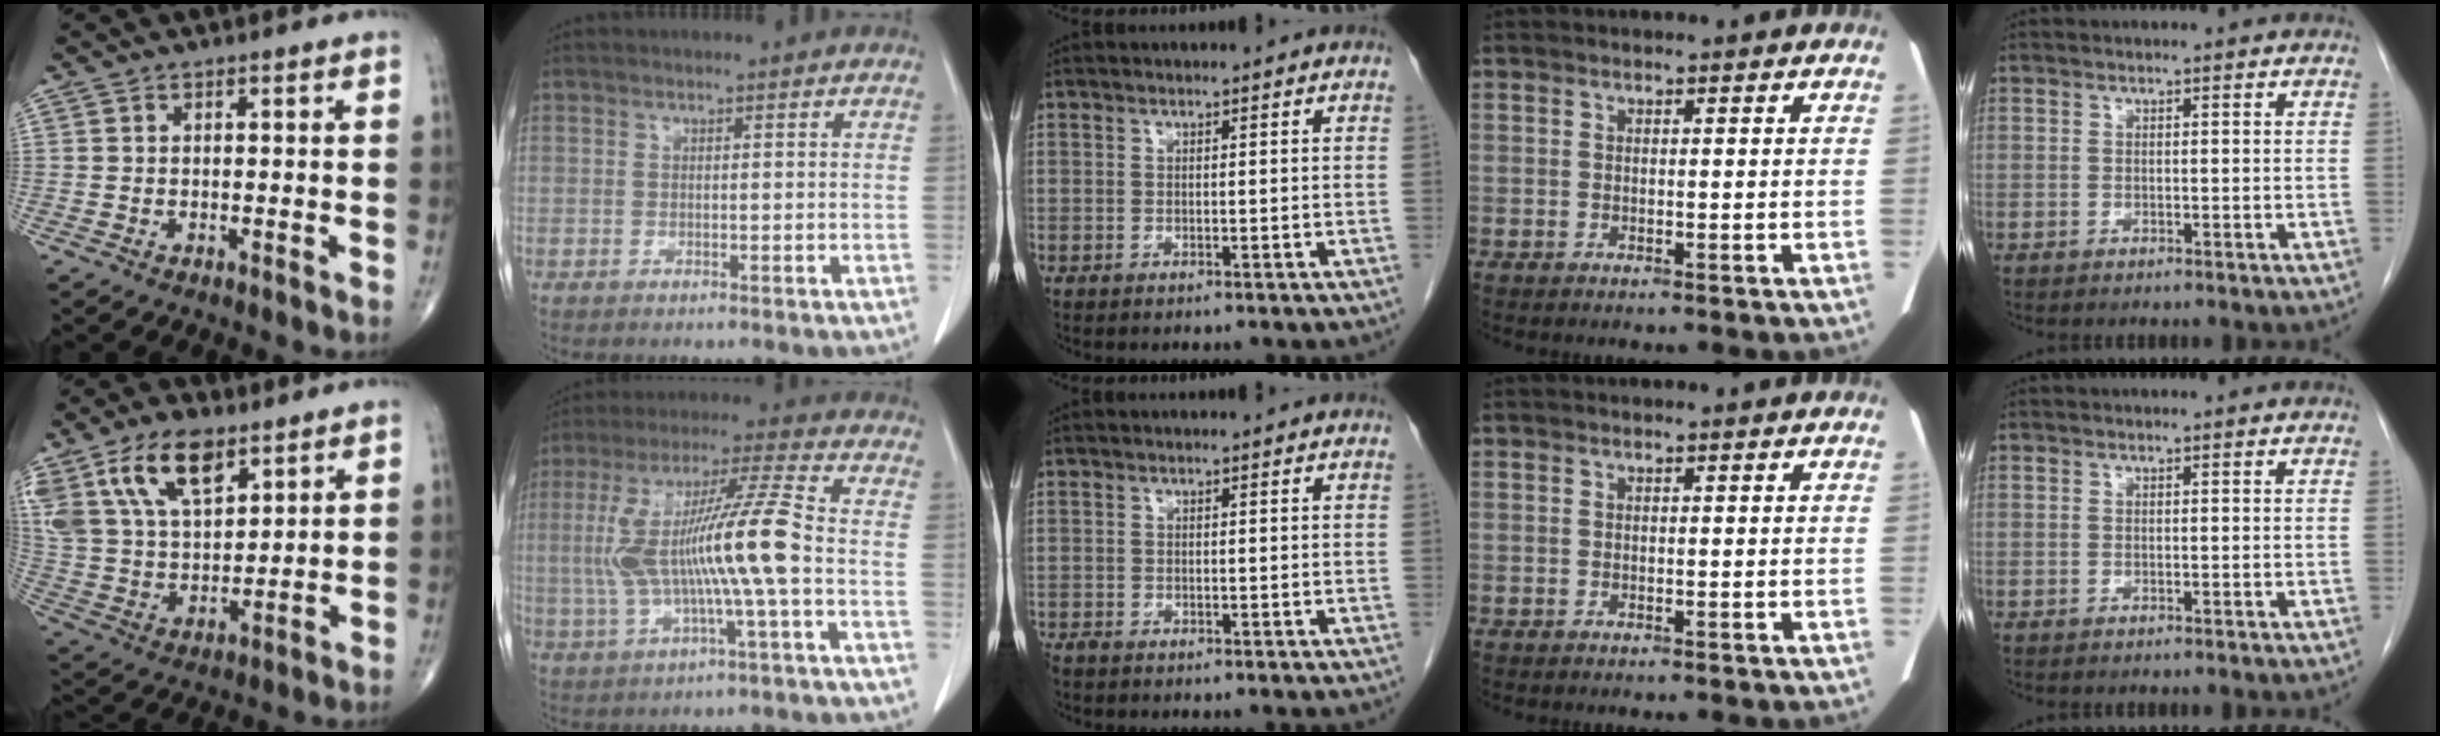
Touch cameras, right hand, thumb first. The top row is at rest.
{"thumb": {"total": 17.6, "force": [9.5, 9.2, 11.6], "torque": [-0.208, -0.023, 0.185]}, "index": {"total": 14.1, "force": [-1.3, -0.1, 14.1], "torque": [-0.279, 0.019, -0.025]}, "middle": {"total": 0.8, "force": [-0.7, 0.2, 0.2], "torque": [-0.012, -0.003, -0.016]}}